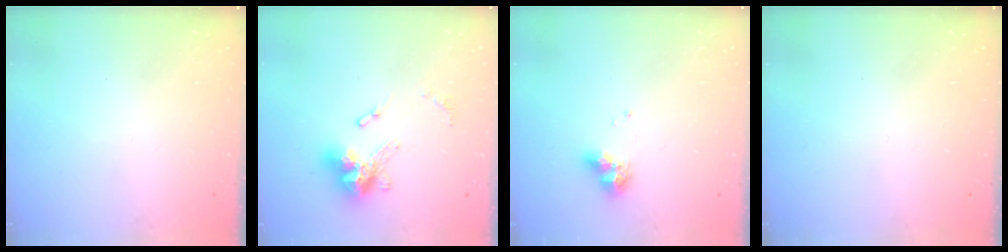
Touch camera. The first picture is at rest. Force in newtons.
{"total": 13.4, "press": 13.3, "slide": 1.2}
{"total": 7.3, "press": 7.2, "slide": 0.4}
{"total": 0.0}